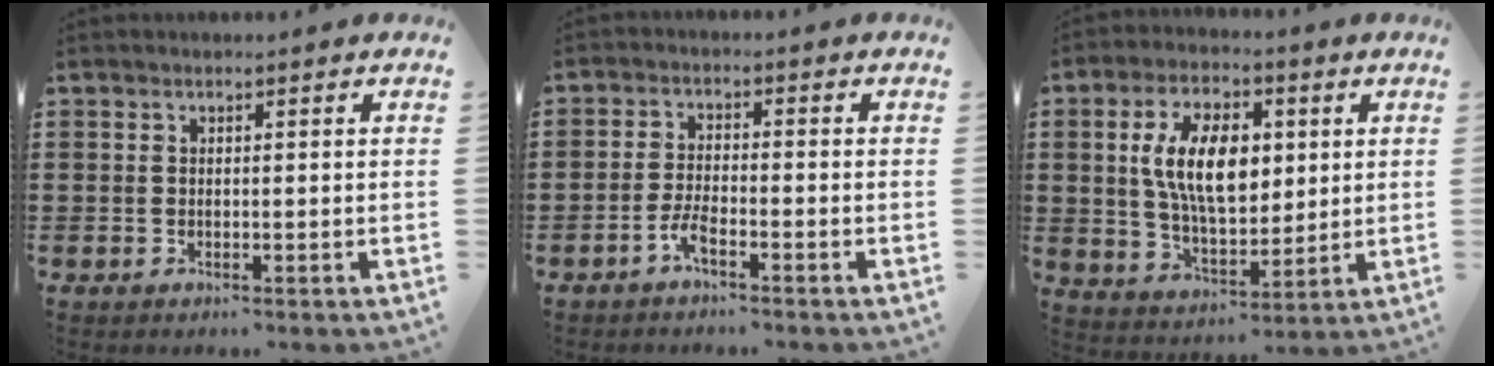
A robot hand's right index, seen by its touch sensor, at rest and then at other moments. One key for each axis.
{"total": 3.2, "fx": -2.1, "fy": 0.4, "fz": 2.4, "tx": -0.058, "ty": -0.004, "tz": -0.041}
{"total": 10.9, "fx": 2.3, "fy": 5.9, "fz": 8.9, "tx": -0.177, "ty": 0.014, "tz": 0.039}